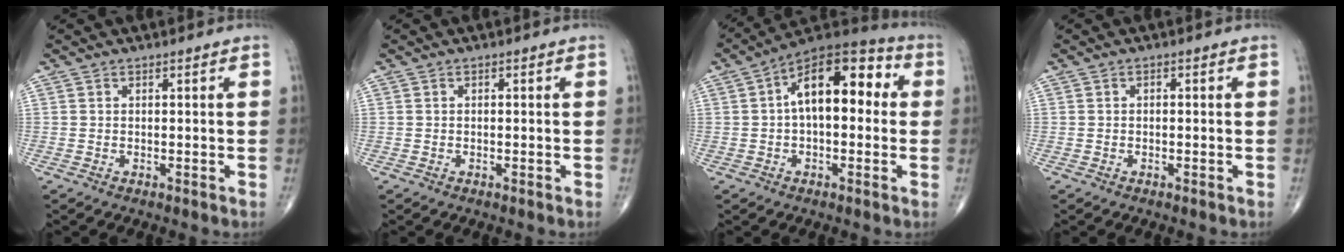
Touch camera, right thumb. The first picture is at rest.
{"total": 0.0}
{"total": 15.5, "force": [2.0, 8.3, 13.0], "torque": [-0.174, 0.044, 0.019]}
{"total": 0.5, "force": [-0.1, 0.4, 0.4], "torque": [-0.002, 0.002, -0.006]}